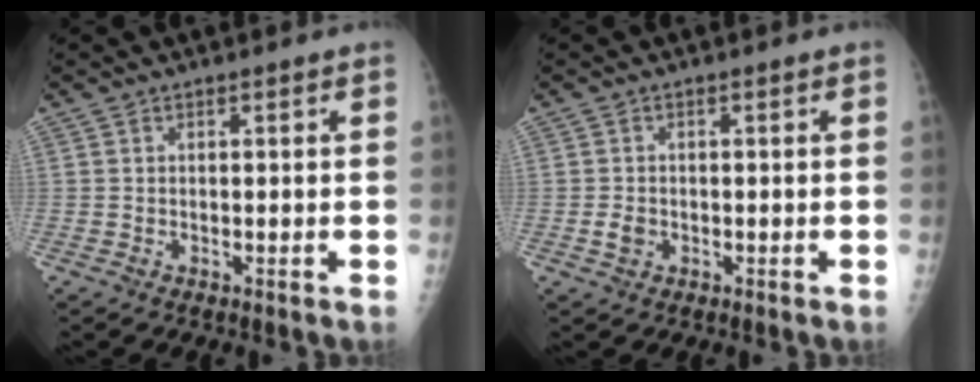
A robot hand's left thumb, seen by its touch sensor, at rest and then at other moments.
{"total": 2.1, "force": [-0.5, 1.7, 1.1], "torque": [-0.015, 0.002, -0.006]}